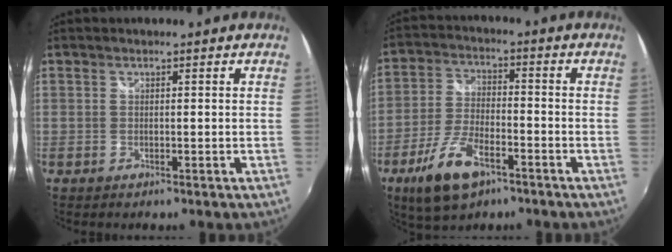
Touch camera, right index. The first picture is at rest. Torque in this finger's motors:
{"motor_torque": [0.91, -0.92, 0.58, 0.12]}